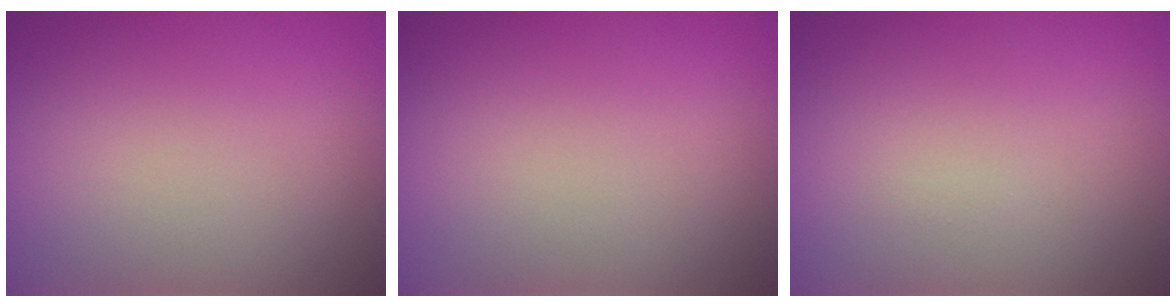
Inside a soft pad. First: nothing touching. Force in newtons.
{"total": 0.0}
{"total": 0.0}